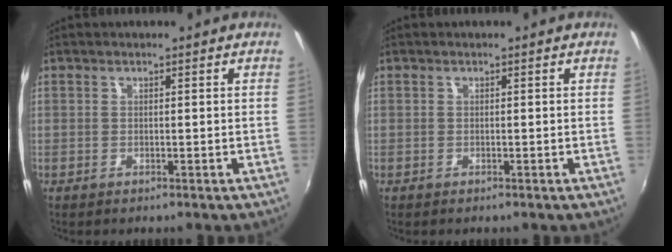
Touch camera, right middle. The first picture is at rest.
{"total": 0.0}